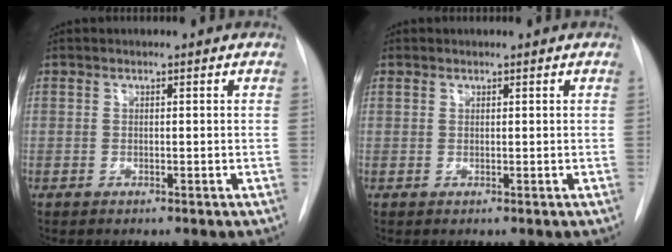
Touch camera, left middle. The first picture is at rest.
{"total": 0.5, "force": [0.4, 0.3, 0.0], "torque": [0.001, 0.002, 0.006]}